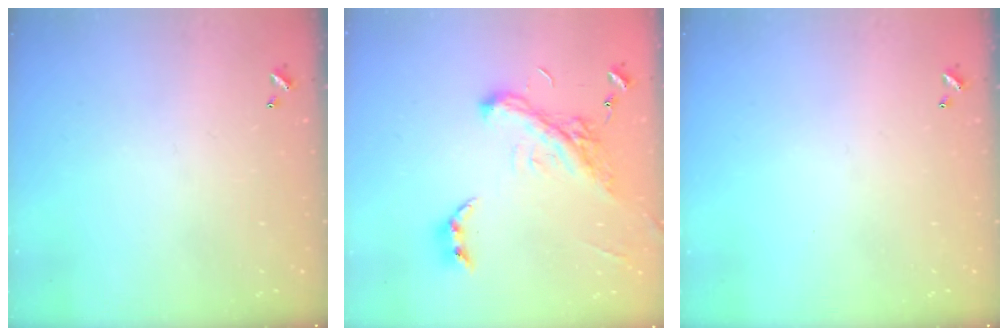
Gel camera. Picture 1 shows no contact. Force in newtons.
{"total": 5.7, "press": 5.7, "slide": 0.7}
{"total": 0.0}